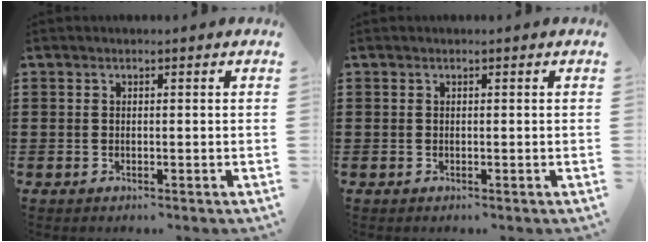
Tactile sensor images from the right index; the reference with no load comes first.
{"total": 0.0}